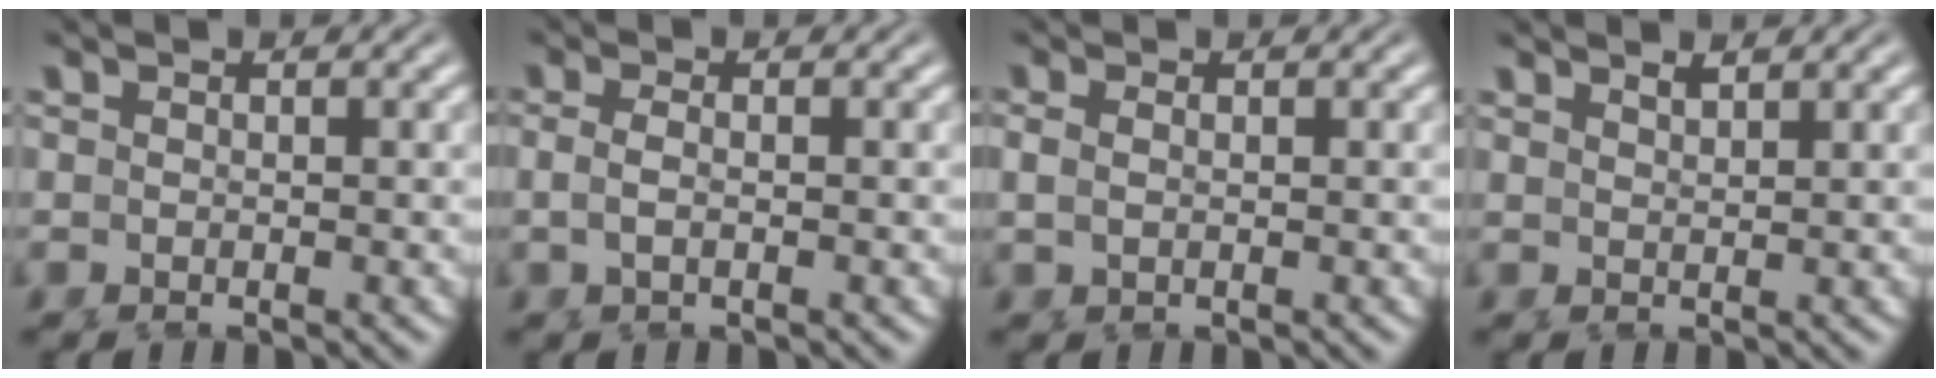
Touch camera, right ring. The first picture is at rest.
{"total": 1.8, "force": [0.0, 0.7, 1.6], "torque": [-0.046, -0.010, 0.007]}
{"total": 1.1, "force": [0.4, 0.3, 1.0], "torque": [-0.028, -0.005, 0.012]}
{"total": 1.2, "force": [0.9, -0.8, -0.4], "torque": [0.005, -0.009, 0.023]}